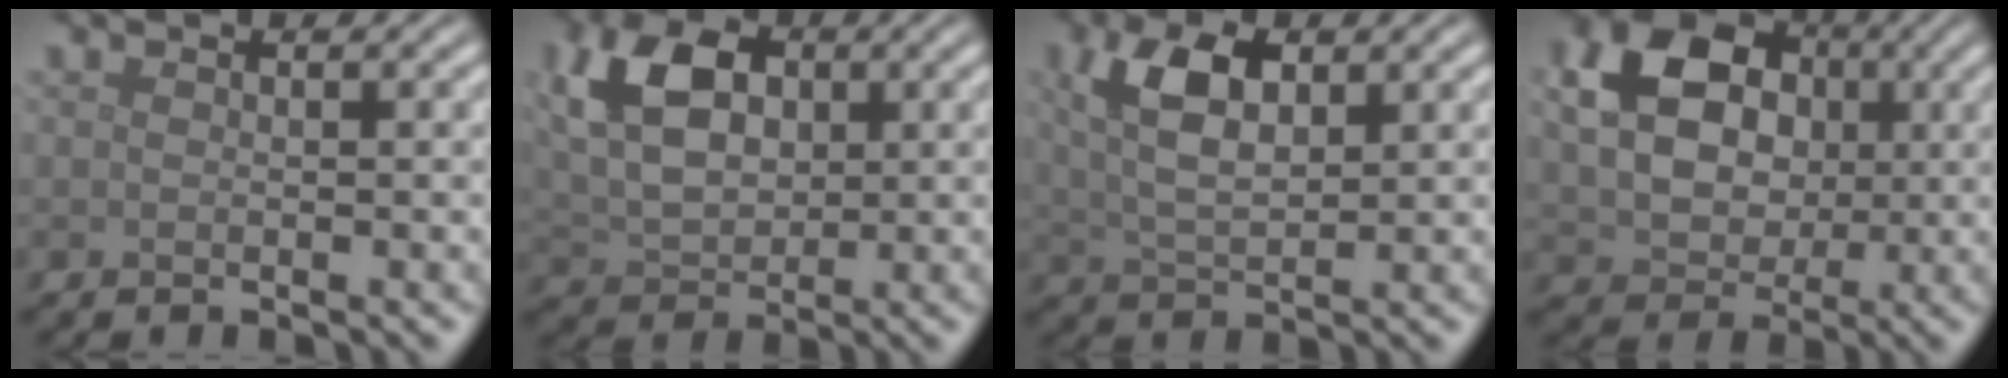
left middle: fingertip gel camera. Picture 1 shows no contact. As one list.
[{"total": 8.1, "force": [2.3, 5.3, 5.7], "torque": [-0.123, 0.015, 0.036]}, {"total": 5.5, "force": [2.0, 2.8, 4.3], "torque": [-0.093, 0.006, 0.038]}, {"total": 11.1, "force": [2.4, 8.6, 6.6], "torque": [-0.129, 0.037, 0.036]}]